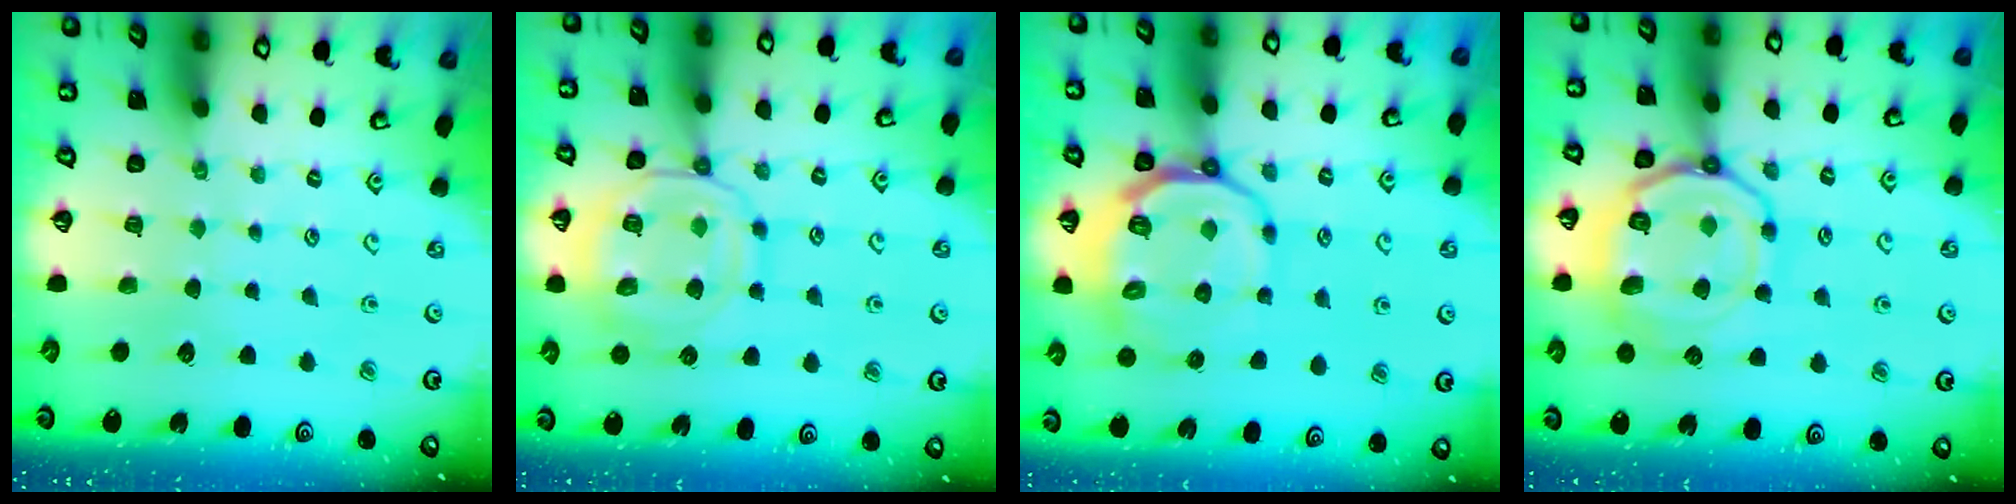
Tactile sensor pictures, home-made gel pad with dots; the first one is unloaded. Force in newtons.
{"total": 13.5, "press": 13.4, "slide": 1.3}
{"total": 13.7, "press": 13.4, "slide": 3.2}
{"total": 17.0, "press": 17.0, "slide": 1.6}